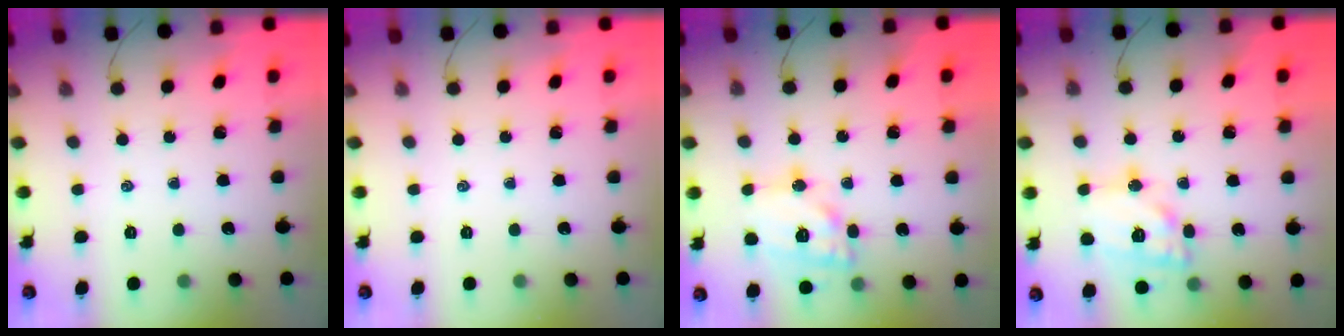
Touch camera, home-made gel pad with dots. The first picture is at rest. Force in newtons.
{"total": 0.0}
{"total": 15.3, "press": 15.2, "slide": 1.8}
{"total": 15.3, "press": 15.2, "slide": 1.8}